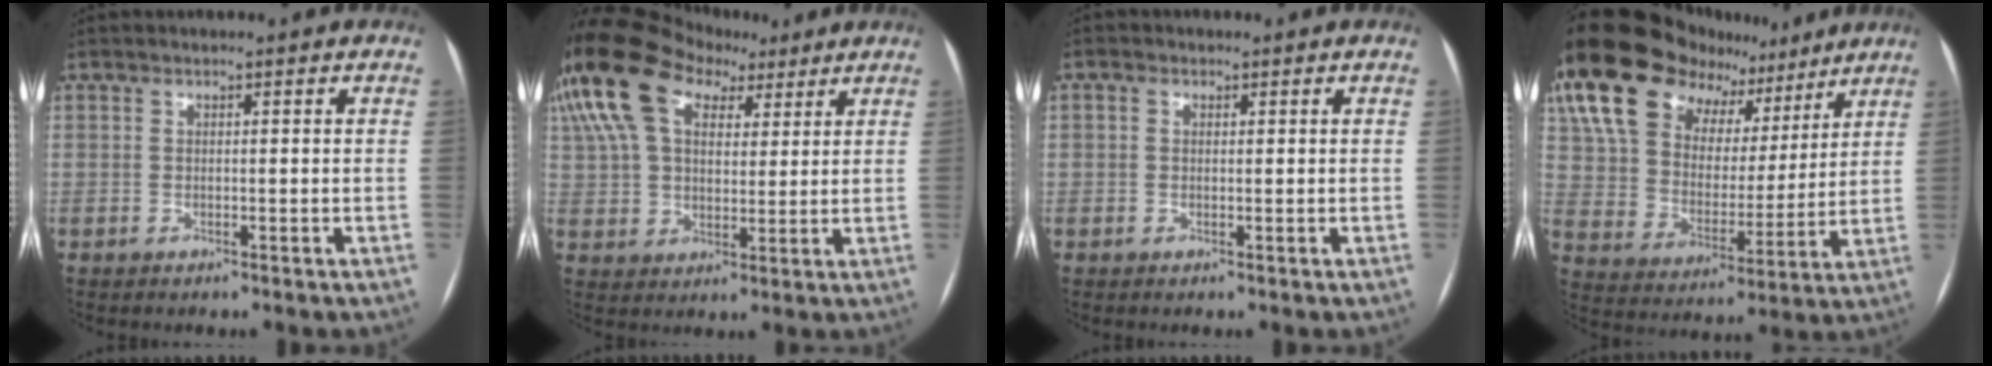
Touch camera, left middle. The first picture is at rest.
{"total": 18.2, "force": [10.4, 10.3, 10.9], "torque": [-0.250, 0.062, 0.187]}
{"total": 0.5, "force": [-0.2, -0.1, -0.5], "torque": [0.003, 0.000, -0.003]}
{"total": 19.9, "force": [13.5, 11.4, 9.2], "torque": [-0.164, 0.061, 0.228]}